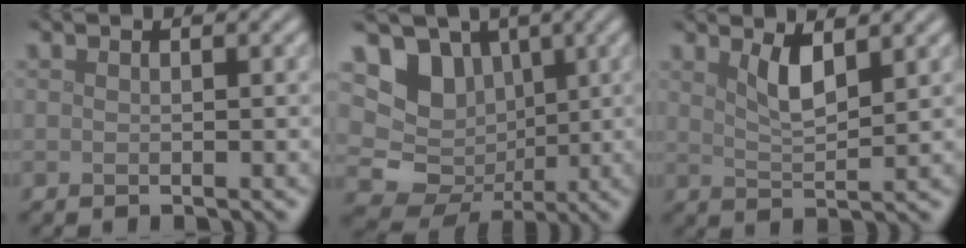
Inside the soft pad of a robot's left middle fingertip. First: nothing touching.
{"total": 10.4, "force": [2.3, 9.2, 4.3], "torque": [-0.087, 0.017, 0.017]}
{"total": 2.8, "force": [1.7, 0.8, 2.1], "torque": [-0.042, -0.008, 0.034]}